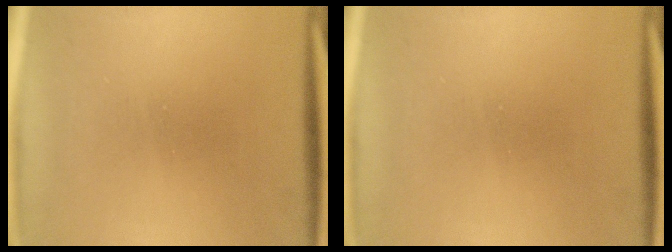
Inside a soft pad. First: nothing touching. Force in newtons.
{"total": 0.0}